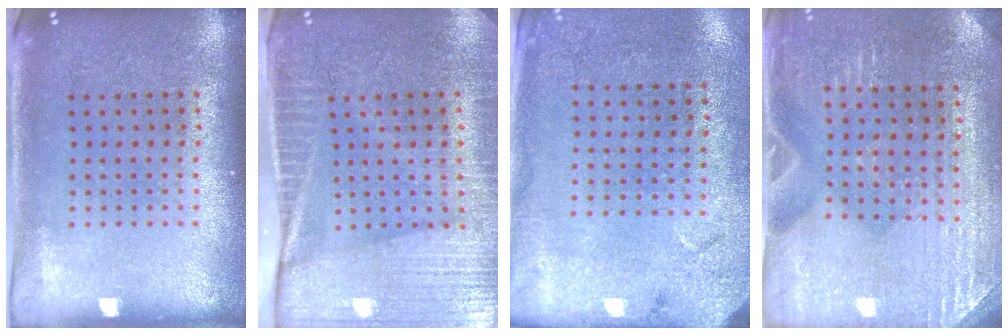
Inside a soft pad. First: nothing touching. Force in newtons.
{"total": 4.0, "press": 3.5, "slide": 2.0}
{"total": 2.7, "press": 2.2, "slide": 1.6}
{"total": 2.9, "press": 2.9, "slide": 0.4}